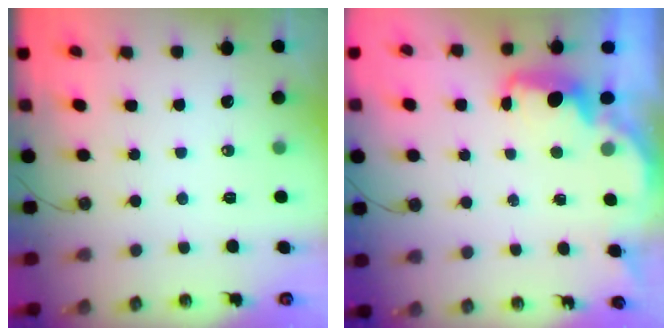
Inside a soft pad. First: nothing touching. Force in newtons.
{"total": 2.1, "press": 2.0, "slide": 0.7}